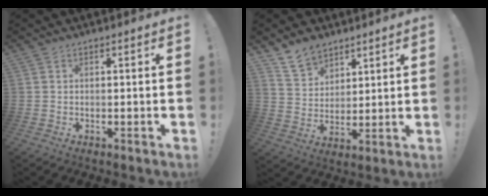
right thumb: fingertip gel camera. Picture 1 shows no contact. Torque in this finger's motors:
{"motor_torque": [-0.89, 0.87, -0.29, 0.38, -0.07]}